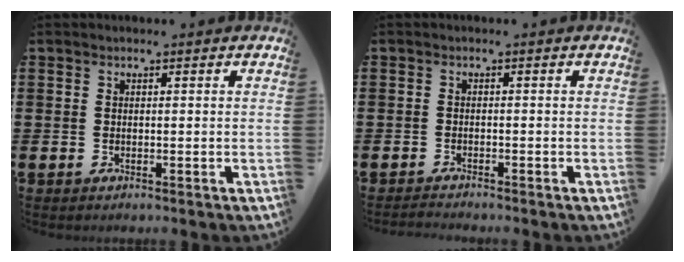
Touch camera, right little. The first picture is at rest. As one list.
[{"total": 0.8, "force": [-0.8, 0.0, 0.0], "torque": [-0.002, -0.001, -0.017]}]